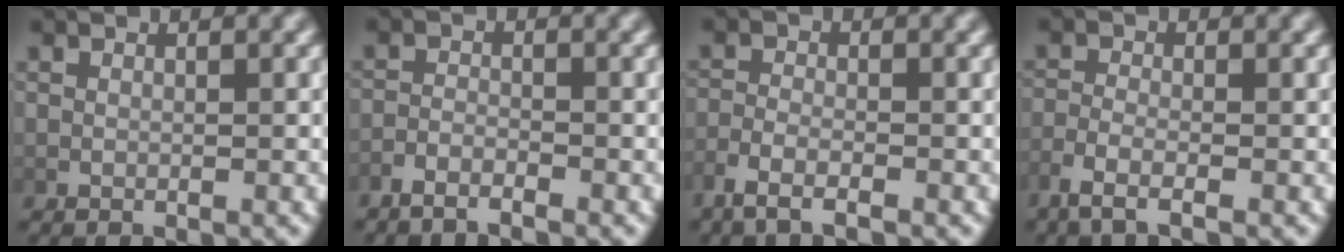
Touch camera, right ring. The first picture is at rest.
{"total": 2.6, "force": [-2.4, 0.5, 0.8], "torque": [-0.011, -0.002, -0.046]}
{"total": 2.8, "force": [-2.2, 0.7, 1.5], "torque": [-0.034, -0.003, -0.039]}
{"total": 2.7, "force": [-1.9, 0.7, 1.8], "torque": [-0.046, -0.006, -0.032]}